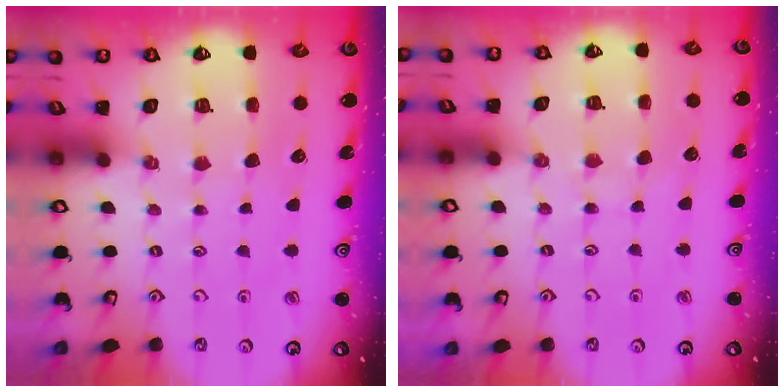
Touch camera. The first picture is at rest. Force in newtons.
{"total": 3.9, "press": 3.8, "slide": 0.4}